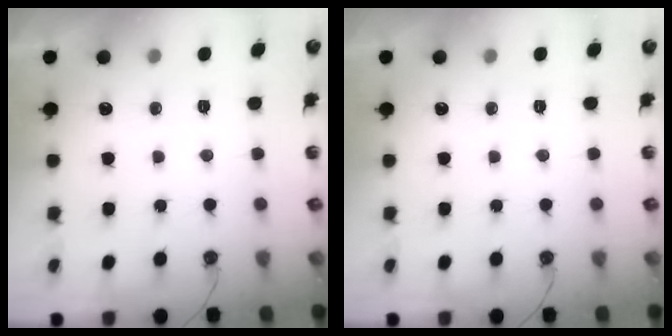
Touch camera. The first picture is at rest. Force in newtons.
{"total": 0.0}